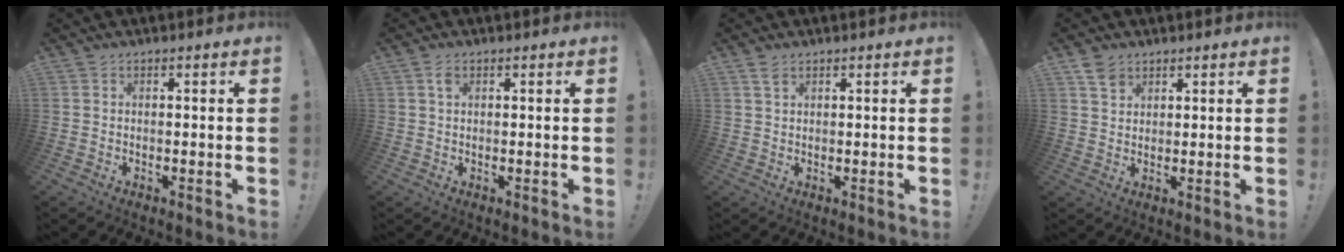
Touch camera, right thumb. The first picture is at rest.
{"total": 2.0, "force": [0.9, 1.1, 1.5], "torque": [-0.019, -0.002, 0.012]}
{"total": 2.5, "force": [1.6, 1.2, 1.5], "torque": [-0.019, -0.005, 0.027]}
{"total": 4.0, "force": [2.9, 2.4, 1.5], "torque": [-0.022, -0.011, 0.054]}